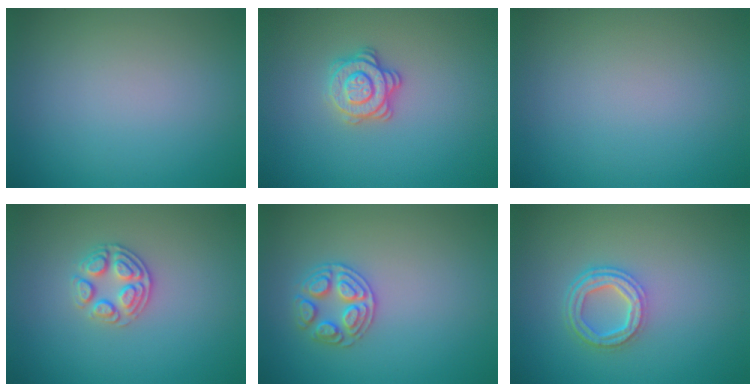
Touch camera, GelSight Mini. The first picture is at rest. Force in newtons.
{"total": 2.8, "press": 2.6, "slide": 1.0}
{"total": 0.0}
{"total": 2.6, "press": 2.5, "slide": 0.9}
{"total": 2.7, "press": 2.7, "slide": 0.3}
{"total": 3.8, "press": 2.9, "slide": 2.5}